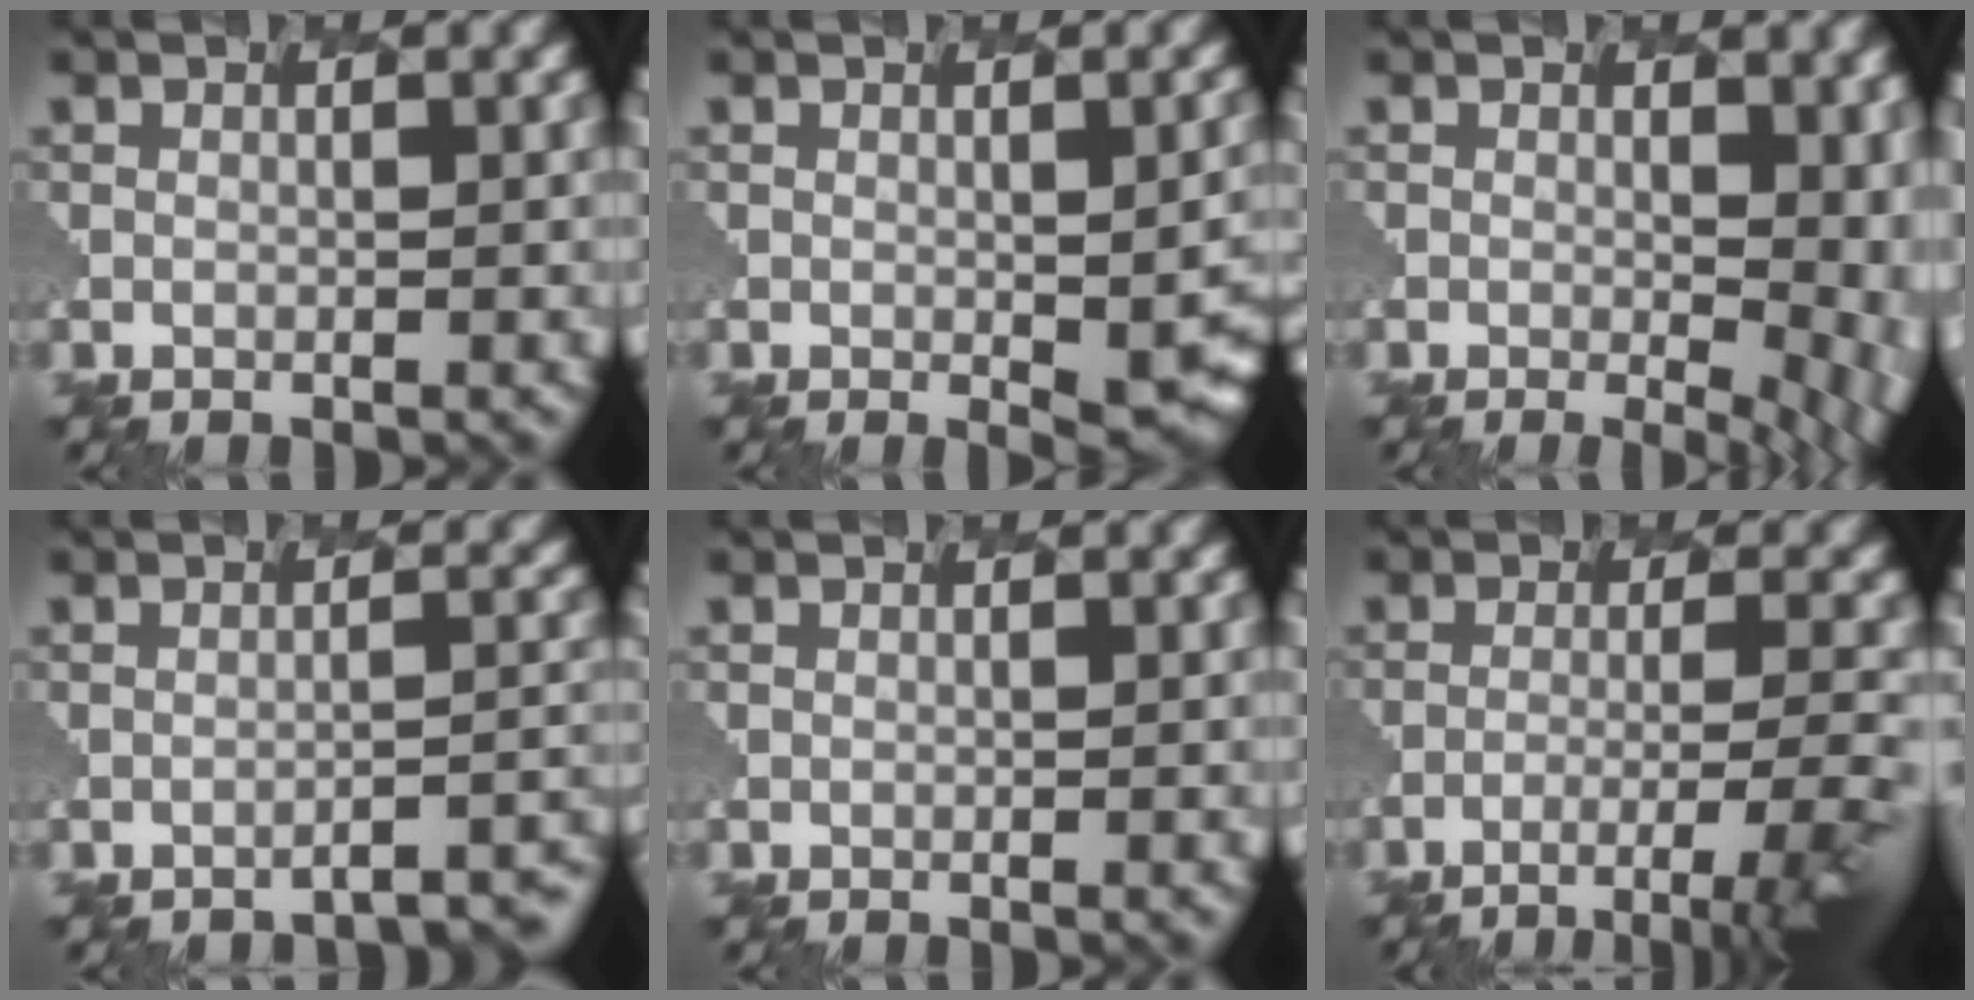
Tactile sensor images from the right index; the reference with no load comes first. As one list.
[{"total": 7.3, "force": [-1.7, 3.3, 6.3], "torque": [-0.073, -0.023, -0.003]}, {"total": 9.2, "force": [-0.7, 4.7, 7.9], "torque": [-0.067, -0.010, 0.005]}, {"total": 3.9, "force": [-3.3, 0.8, 1.8], "torque": [-0.017, 0.010, -0.045]}, {"total": 0.8, "force": [0.0, 0.3, 0.7], "torque": [0.000, 0.004, -0.006]}, {"total": 7.1, "force": [-4.7, 1.2, 5.3], "torque": [-0.081, 0.000, -0.060]}]